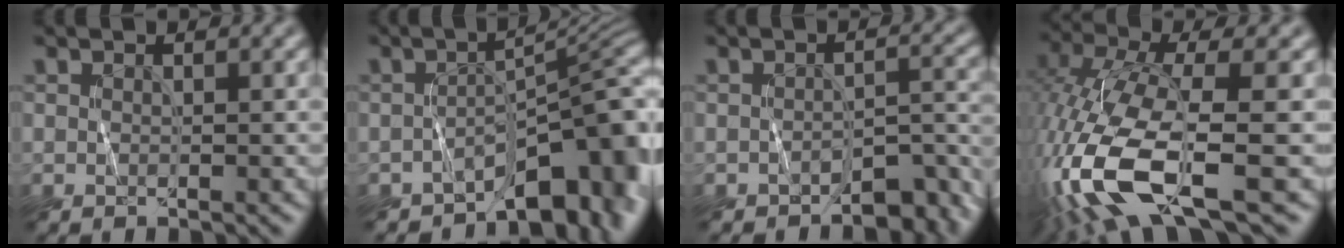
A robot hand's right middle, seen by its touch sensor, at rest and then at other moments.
{"total": 8.5, "force": [-5.7, 3.2, 5.5], "torque": [-0.043, 0.008, -0.097]}
{"total": 3.9, "force": [-3.3, 1.5, 1.6], "torque": [-0.006, 0.005, -0.049]}
{"total": 12.0, "force": [-5.3, 3.7, 10.0], "torque": [-0.237, -0.011, -0.102]}